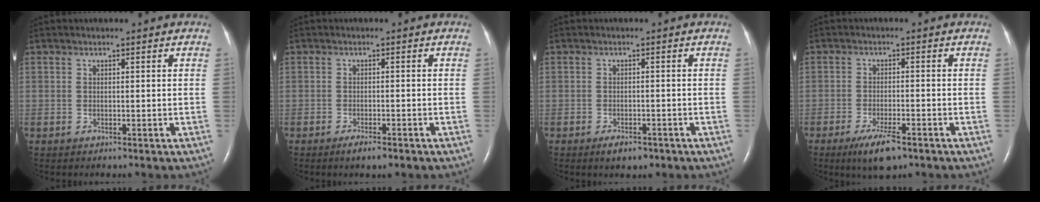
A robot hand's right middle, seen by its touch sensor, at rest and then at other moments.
{"total": 2.5, "force": [-1.7, 0.4, 1.7], "torque": [-0.034, -0.003, -0.027]}
{"total": 2.9, "force": [-2.0, 1.2, 1.8], "torque": [-0.036, -0.003, -0.024]}
{"total": 5.8, "force": [-3.7, 1.3, 4.2], "torque": [-0.083, -0.011, -0.059]}